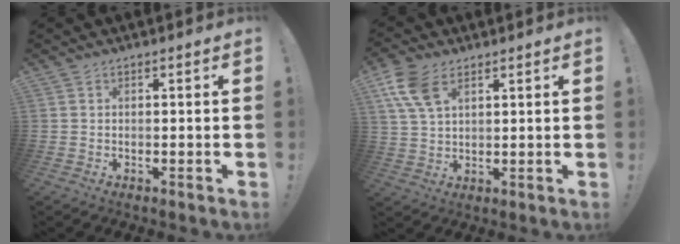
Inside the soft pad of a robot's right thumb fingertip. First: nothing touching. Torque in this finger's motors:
{"motor_torque": [0.45, 0.56, 0.55, 0.34, -0.02]}